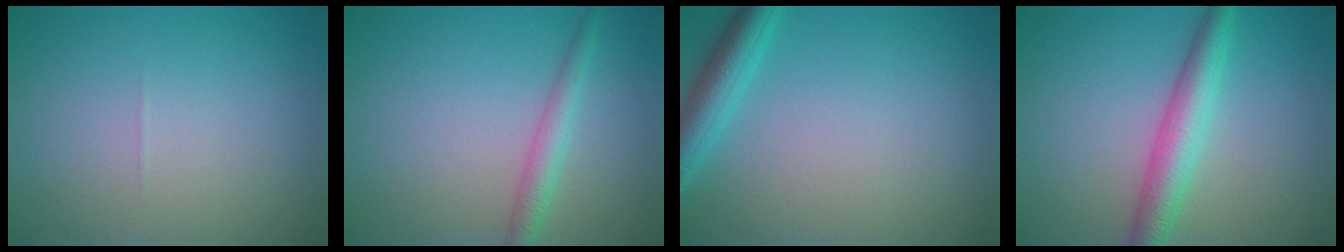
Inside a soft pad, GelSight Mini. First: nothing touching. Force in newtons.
{"total": 2.3, "press": 2.3, "slide": 0.1}
{"total": 3.4, "press": 3.4, "slide": 0.2}
{"total": 4.3, "press": 4.3, "slide": 0.1}